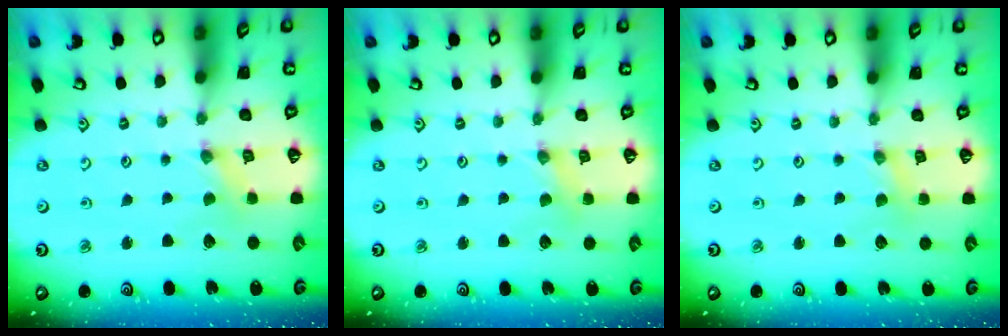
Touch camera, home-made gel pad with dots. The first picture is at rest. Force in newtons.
{"total": 1.3, "press": 1.3, "slide": 0.3}
{"total": 1.0, "press": 1.0, "slide": 0.1}